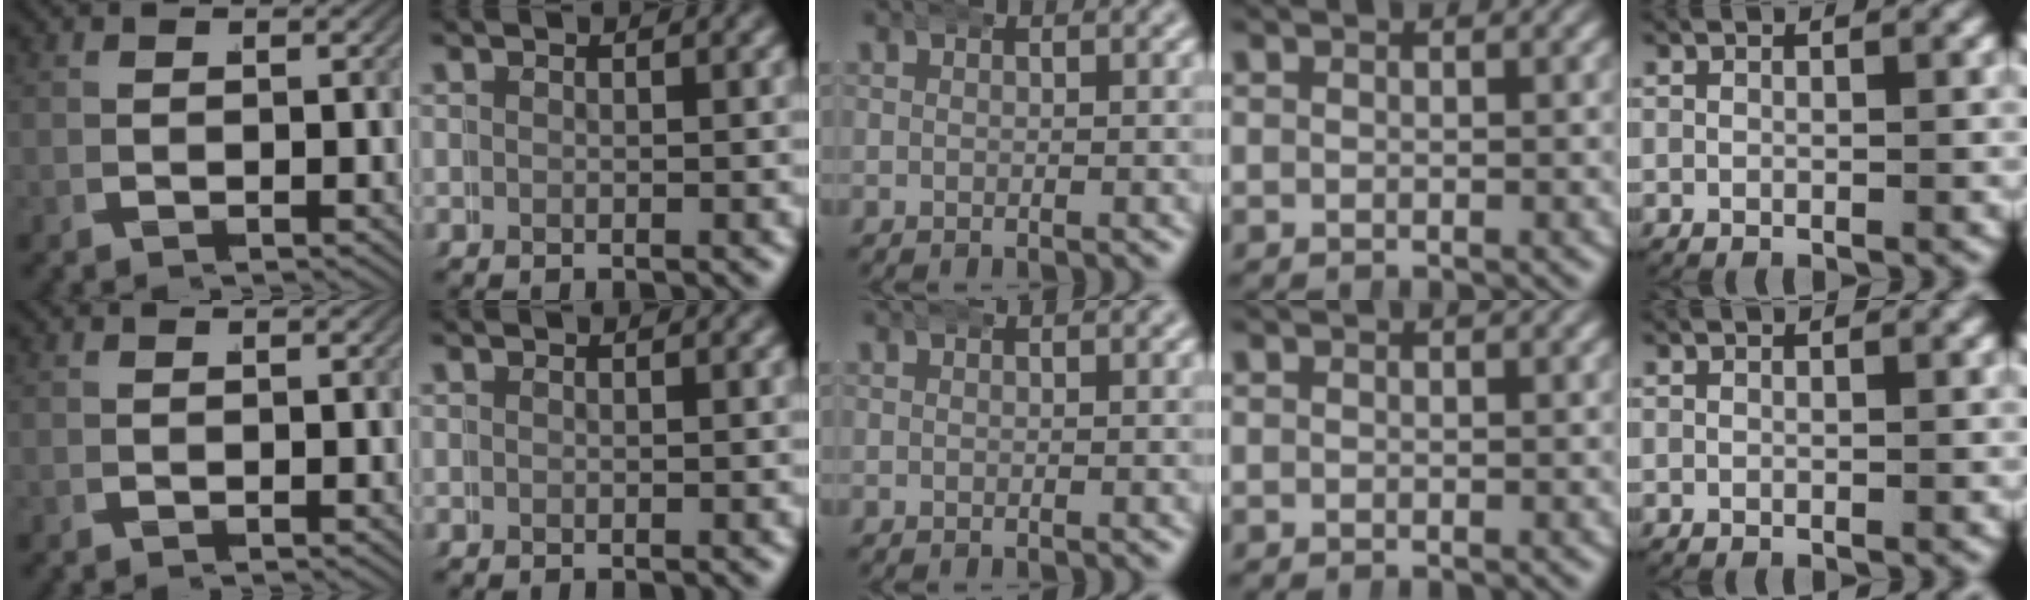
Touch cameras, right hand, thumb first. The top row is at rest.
{"middle": {"total": 2.1, "force": [-0.5, -0.8, -1.9], "torque": [0.028, -0.002, -0.007]}, "ring": {"total": 0.8, "force": [0.2, -0.5, -0.6], "torque": [0.014, 0.007, -0.001]}}